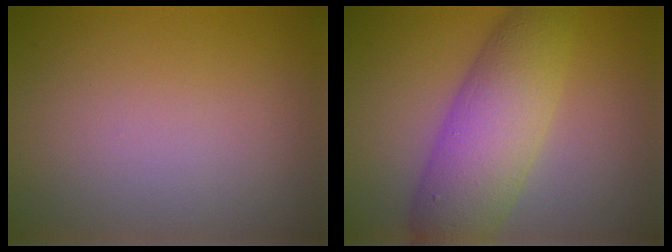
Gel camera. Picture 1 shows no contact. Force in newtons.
{"total": 7.6, "press": 7.6, "slide": 0.1}